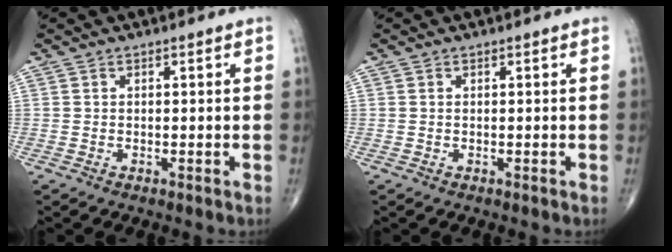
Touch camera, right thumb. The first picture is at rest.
{"total": 0.0}